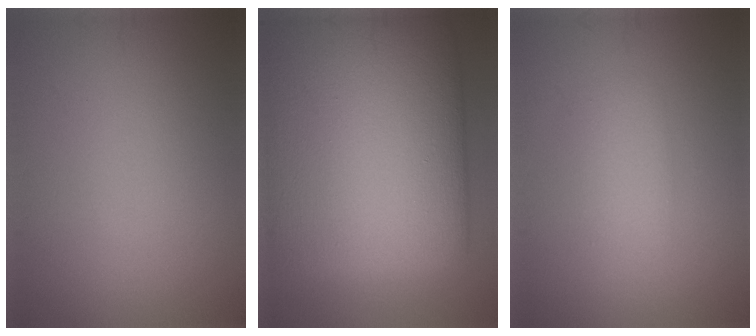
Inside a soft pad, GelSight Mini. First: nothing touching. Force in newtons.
{"total": 22.1, "press": 22.1, "slide": 0.7}
{"total": 2.0, "press": 2.0, "slide": 0.1}